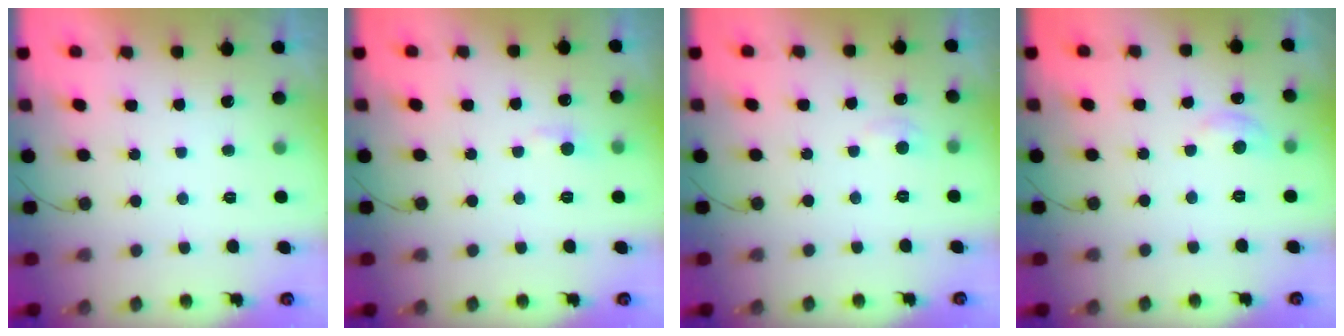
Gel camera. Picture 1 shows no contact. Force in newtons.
{"total": 4.3, "press": 4.3, "slide": 0.6}
{"total": 4.5, "press": 4.4, "slide": 0.6}
{"total": 5.6, "press": 5.6, "slide": 0.7}